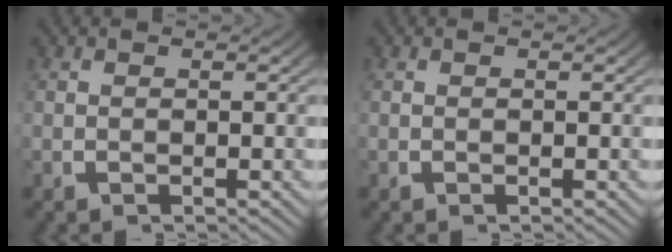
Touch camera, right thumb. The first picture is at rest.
{"total": 0.0}